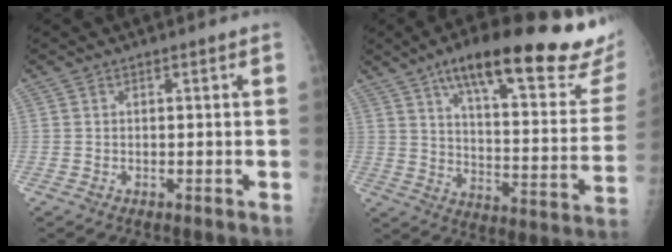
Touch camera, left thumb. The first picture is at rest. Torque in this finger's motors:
{"motor_torque": [0.38, 0.24, 1.06, -0.79, 0.15]}